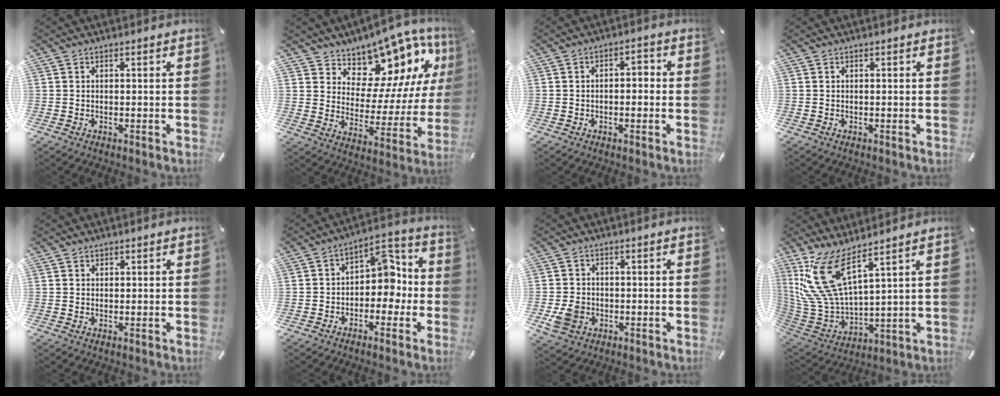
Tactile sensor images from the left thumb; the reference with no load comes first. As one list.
[{"total": 12.8, "force": [10.2, 7.2, 3.0], "torque": [-0.042, -0.118, 0.176]}, {"total": 3.3, "force": [-1.1, 1.7, 2.5], "torque": [-0.048, 0.015, -0.024]}, {"total": 0.0}, {"total": 0.7, "force": [0.5, 0.5, 0.0], "torque": [0.001, 0.001, 0.010]}, {"total": 7.8, "force": [-0.6, 6.3, 4.6], "torque": [-0.042, -0.005, -0.018]}, {"total": 5.9, "force": [-1.7, 5.1, 2.5], "torque": [-0.045, 0.000, -0.032]}, {"total": 15.0, "force": [8.8, 6.5, 10.2], "torque": [-0.257, -0.047, 0.163]}]